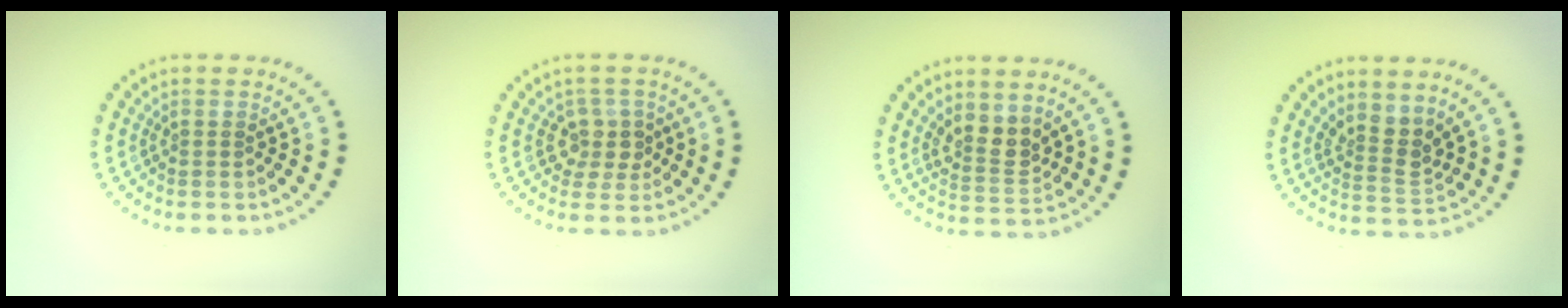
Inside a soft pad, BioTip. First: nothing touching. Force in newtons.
{"total": 2.3, "press": 2.0, "slide": 1.1}
{"total": 2.6, "press": 2.3, "slide": 1.2}
{"total": 2.6, "press": 1.9, "slide": 1.7}